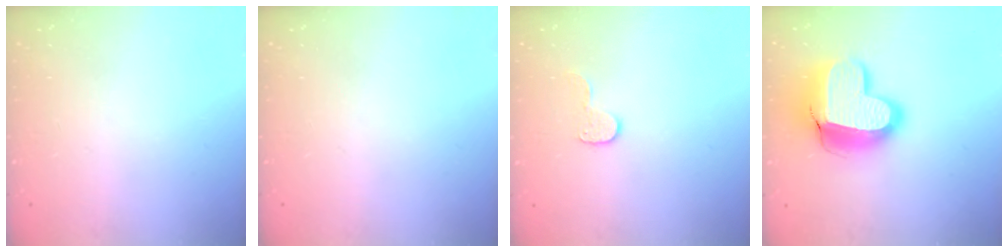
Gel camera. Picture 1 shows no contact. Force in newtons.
{"total": 0.0}
{"total": 6.7, "press": 6.7, "slide": 0.4}
{"total": 19.2, "press": 19.2, "slide": 1.5}